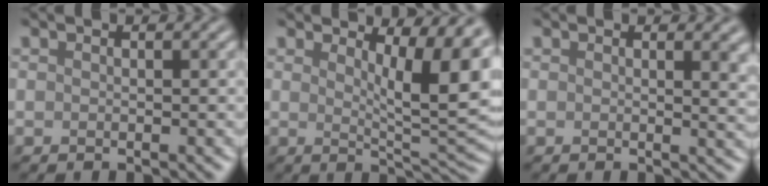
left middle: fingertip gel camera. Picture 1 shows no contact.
{"total": 7.2, "force": [2.8, 2.2, 6.2], "torque": [-0.087, -0.007, 0.048]}
{"total": 2.7, "force": [1.0, 1.1, 2.2], "torque": [-0.018, -0.001, 0.014]}